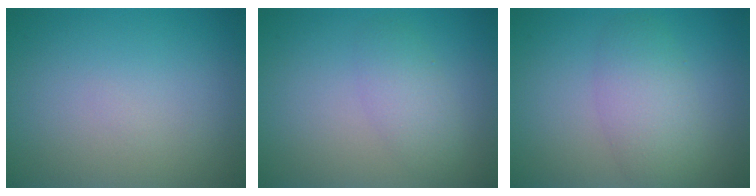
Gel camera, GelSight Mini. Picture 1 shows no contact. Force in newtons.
{"total": 2.4, "press": 2.4, "slide": 0.1}
{"total": 3.8, "press": 3.8, "slide": 0.2}